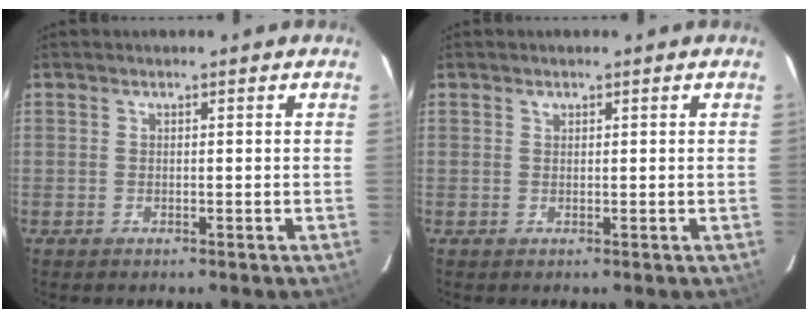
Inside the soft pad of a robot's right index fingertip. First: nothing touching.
{"total": 0.5, "force": [0.4, 0.3, 0.1], "torque": [-0.001, 0.002, 0.007]}